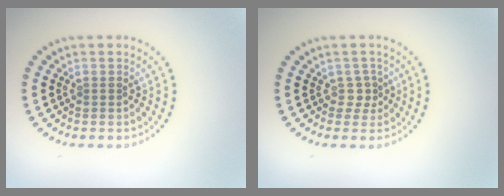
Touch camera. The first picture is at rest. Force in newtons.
{"total": 1.1, "press": 0.8, "slide": 0.8}